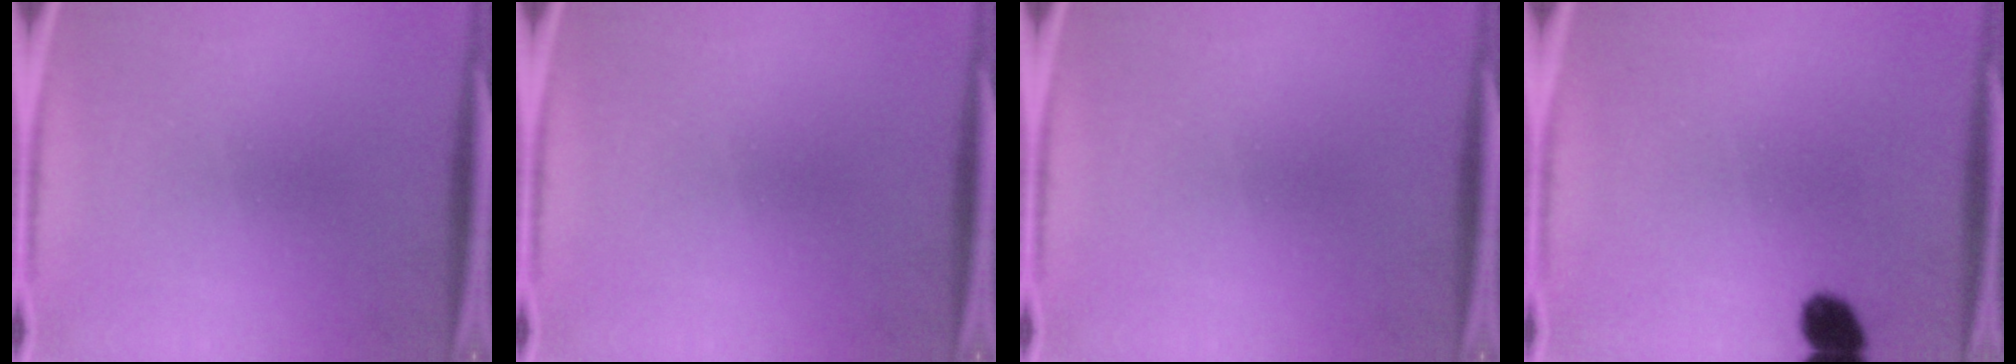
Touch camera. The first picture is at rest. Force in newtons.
{"total": 0.0}
{"total": 0.0}
{"total": 5.4}